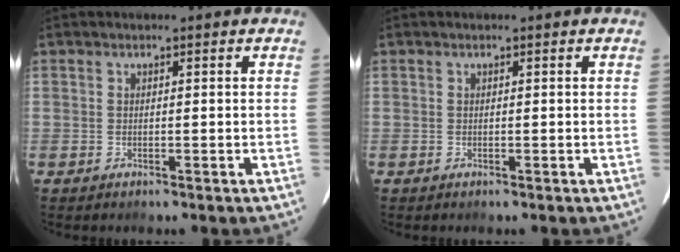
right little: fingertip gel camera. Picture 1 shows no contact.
{"total": 0.0}